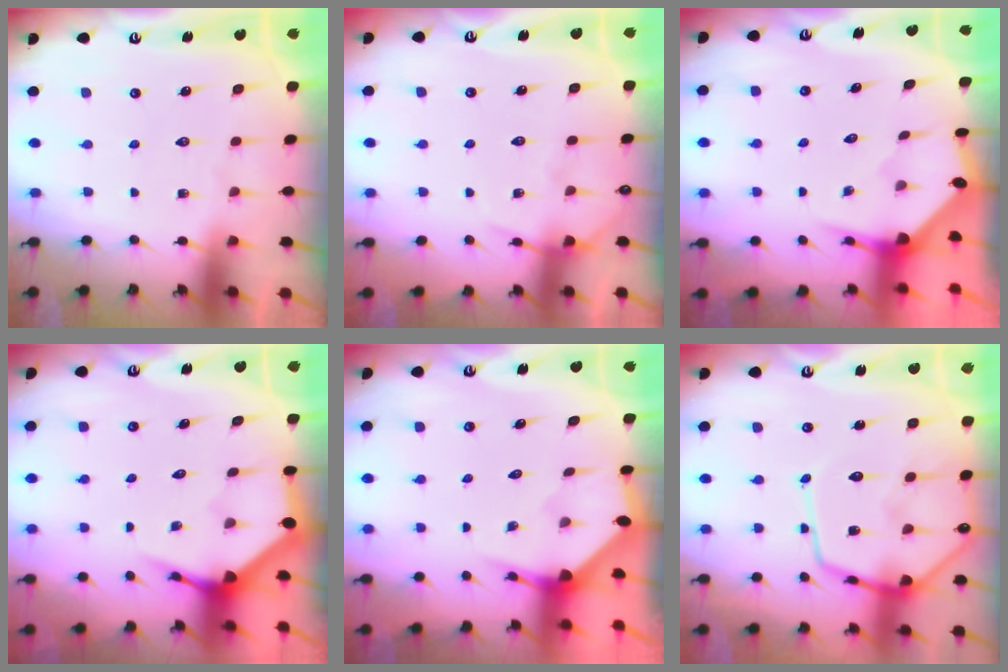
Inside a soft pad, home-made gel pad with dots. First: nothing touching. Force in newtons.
{"total": 5.8, "press": 5.8, "slide": 0.7}
{"total": 3.3, "press": 3.3, "slide": 0.3}
{"total": 3.7, "press": 3.7, "slide": 0.4}
{"total": 3.0, "press": 3.0, "slide": 0.3}
{"total": 15.5, "press": 15.4, "slide": 1.3}